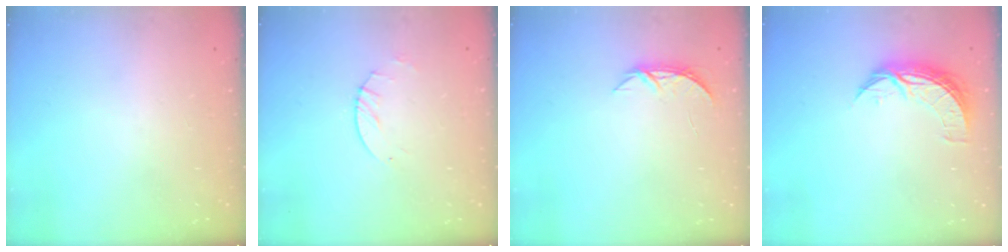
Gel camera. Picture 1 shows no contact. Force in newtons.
{"total": 2.6, "press": 2.5, "slide": 0.4}
{"total": 4.2, "press": 4.2, "slide": 0.5}
{"total": 7.9, "press": 7.9, "slide": 0.1}